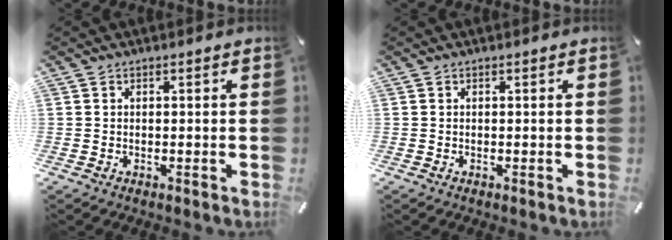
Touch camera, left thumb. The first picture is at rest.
{"total": 0.0}